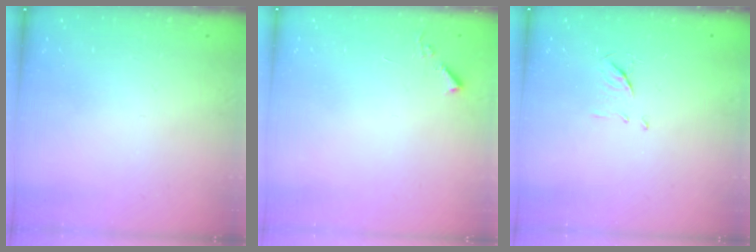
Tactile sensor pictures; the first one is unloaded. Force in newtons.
{"total": 3.2, "press": 3.2, "slide": 0.5}
{"total": 6.4, "press": 6.4, "slide": 0.4}